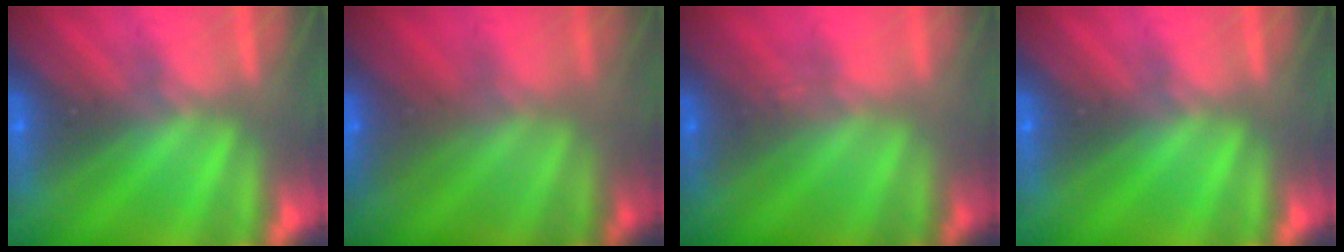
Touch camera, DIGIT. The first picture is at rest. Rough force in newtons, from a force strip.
{"total": 2.5}
{"total": 1.8}
{"total": 0.0}